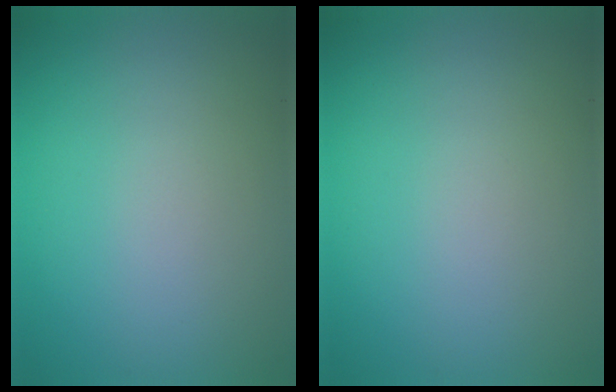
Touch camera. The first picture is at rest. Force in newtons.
{"total": 0.0}